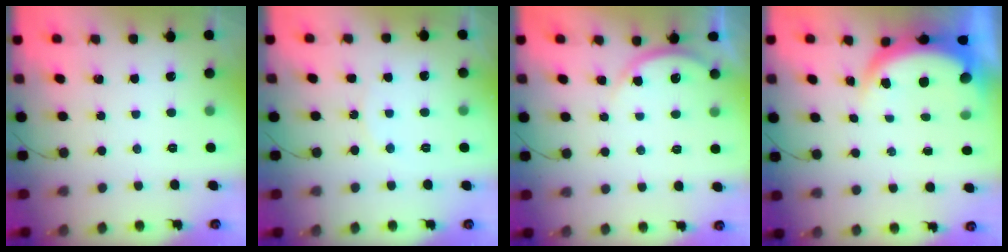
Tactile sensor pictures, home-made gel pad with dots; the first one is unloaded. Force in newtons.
{"total": 6.0, "press": 5.9, "slide": 0.7}
{"total": 3.0, "press": 2.9, "slide": 0.4}
{"total": 6.0, "press": 6.0, "slide": 0.9}